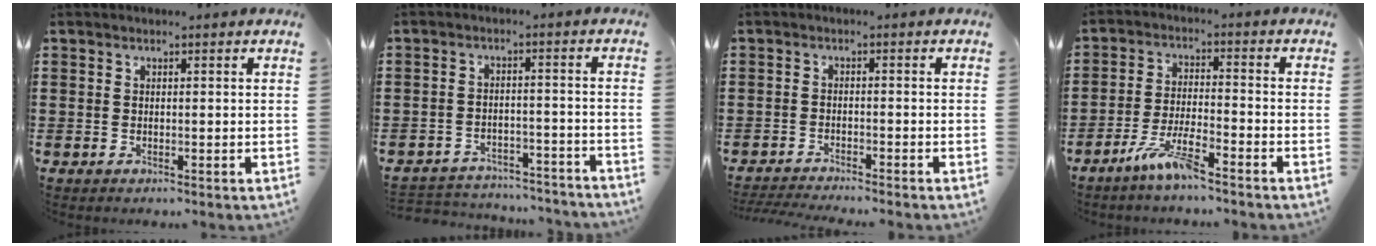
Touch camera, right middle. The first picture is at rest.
{"total": 3.8, "force": [-3.8, 0.4, 0.2], "torque": [-0.007, 0.006, -0.081]}
{"total": 2.0, "force": [-2.0, -0.3, 0.4], "torque": [-0.007, 0.000, -0.039]}
{"total": 6.4, "force": [-4.8, 0.6, 4.2], "torque": [-0.093, -0.007, -0.090]}